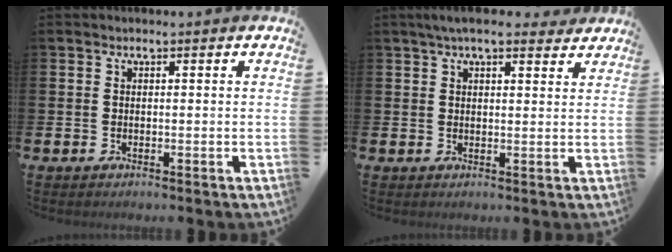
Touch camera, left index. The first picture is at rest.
{"total": 4.5, "force": [3.7, 1.1, 2.2], "torque": [-0.039, -0.009, 0.065]}